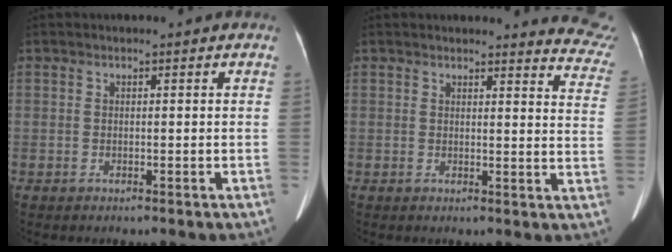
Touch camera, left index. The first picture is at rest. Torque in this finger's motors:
{"motor_torque": [0.97, -1.16, 0.09, 0.00]}